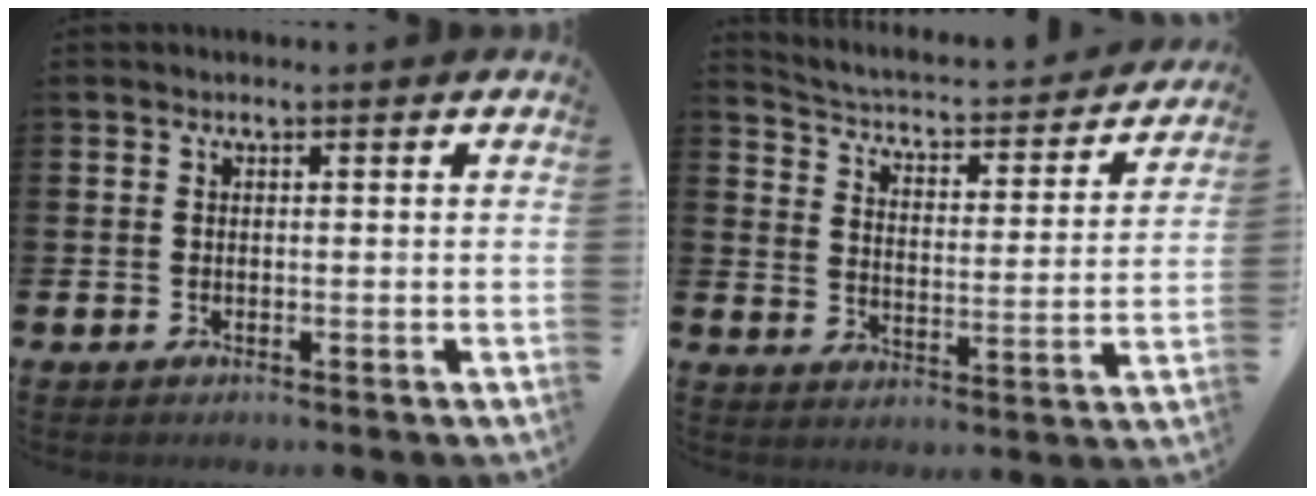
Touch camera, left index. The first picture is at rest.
{"total": 3.7, "force": [3.3, 1.1, 1.1], "torque": [-0.048, -0.034, 0.044]}